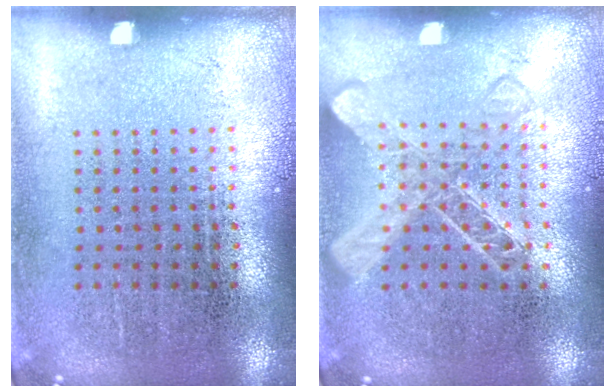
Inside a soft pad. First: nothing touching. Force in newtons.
{"total": 1.3, "press": 1.3, "slide": 0.3}